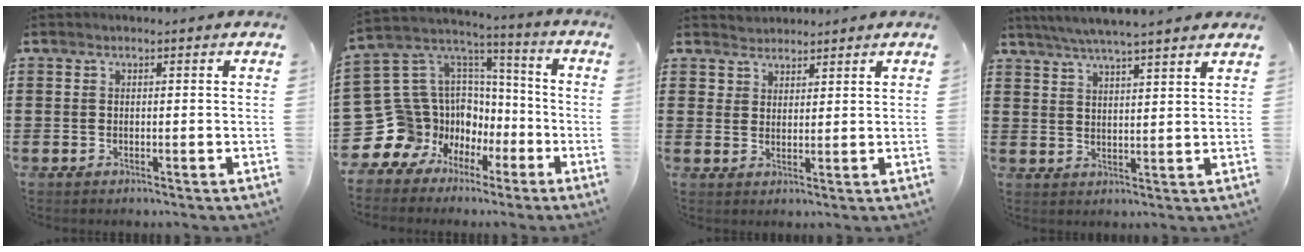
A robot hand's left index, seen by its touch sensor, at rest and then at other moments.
{"total": 13.1, "force": [-5.5, 11.9, 1.0], "torque": [-0.088, -0.025, -0.063]}
{"total": 2.9, "force": [2.5, 1.3, -0.6], "torque": [0.000, 0.003, 0.050]}
{"total": 4.7, "force": [4.3, -0.2, 1.8], "torque": [-0.048, -0.014, 0.075]}